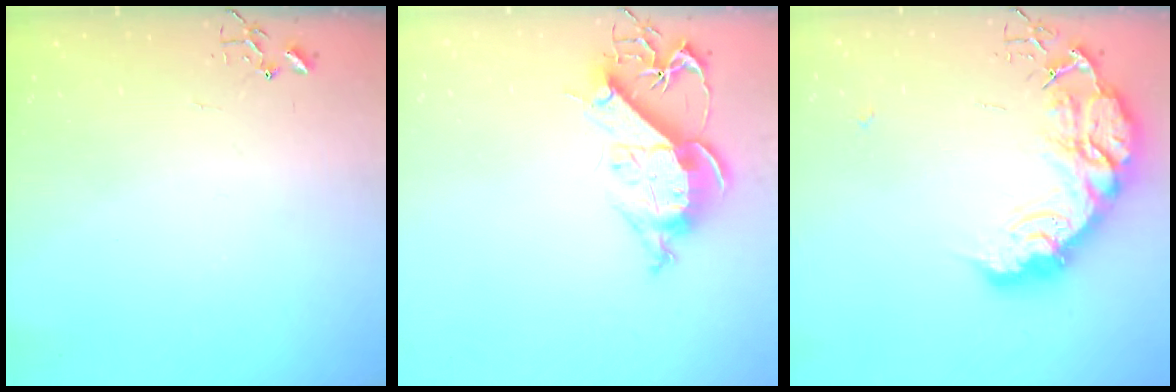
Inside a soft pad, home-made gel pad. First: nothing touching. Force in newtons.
{"total": 11.6, "press": 11.5, "slide": 1.4}
{"total": 25.5, "press": 25.4, "slide": 2.1}